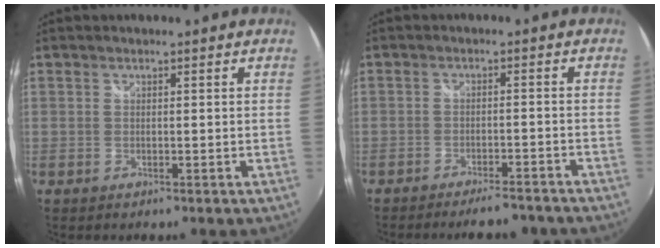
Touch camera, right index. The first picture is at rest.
{"total": 8.7, "force": [-7.9, 1.4, 3.4], "torque": [-0.075, -0.008, -0.102]}